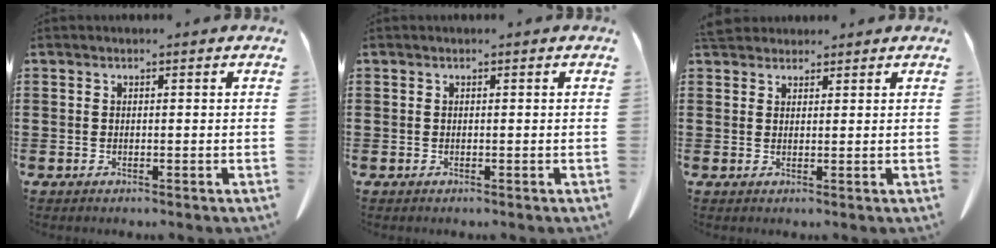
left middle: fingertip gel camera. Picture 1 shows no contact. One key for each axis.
{"total": 0.0}
{"total": 3.3, "fx": 2.9, "fy": 1.1, "fz": 1.0, "tx": -0.030, "ty": -0.001, "tz": 0.057}